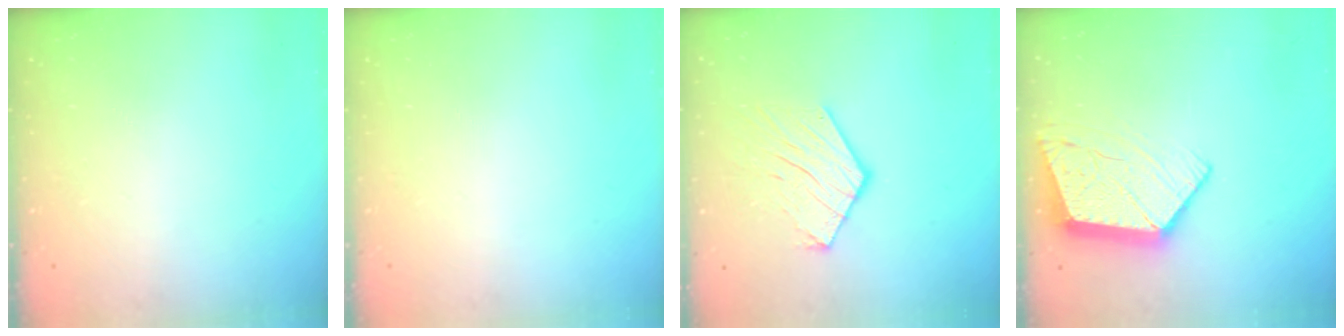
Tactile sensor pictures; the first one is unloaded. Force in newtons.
{"total": 0.0}
{"total": 11.4, "press": 11.4, "slide": 1.0}
{"total": 14.4, "press": 14.3, "slide": 1.3}